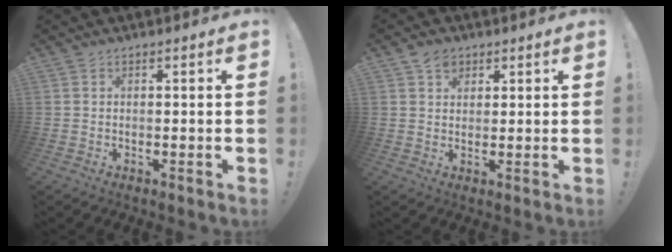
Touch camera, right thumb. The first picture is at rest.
{"total": 4.4, "force": [2.4, 3.3, 1.6], "torque": [-0.019, -0.006, 0.042]}